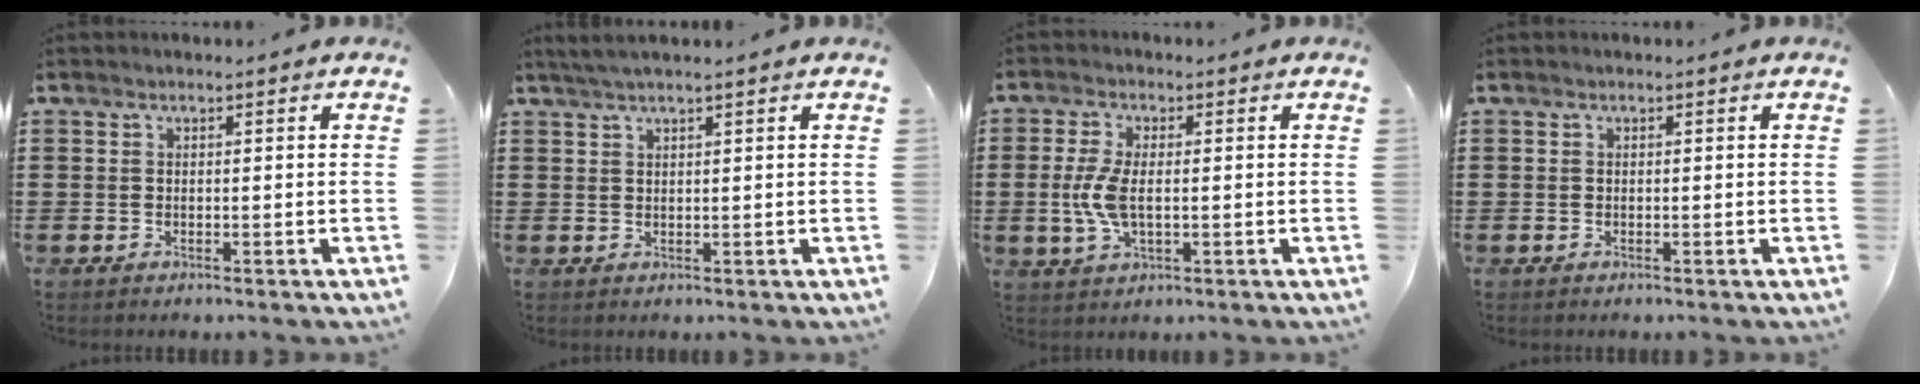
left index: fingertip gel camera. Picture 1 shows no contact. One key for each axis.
{"total": 1.9, "fx": 1.5, "fy": -0.2, "fz": 1.1, "tx": -0.023, "ty": 0.001, "tz": 0.029}
{"total": 5.8, "fx": -0.2, "fy": 2.5, "fz": 5.2, "tx": -0.131, "ty": -0.007, "tz": -0.012}
{"total": 0.0}